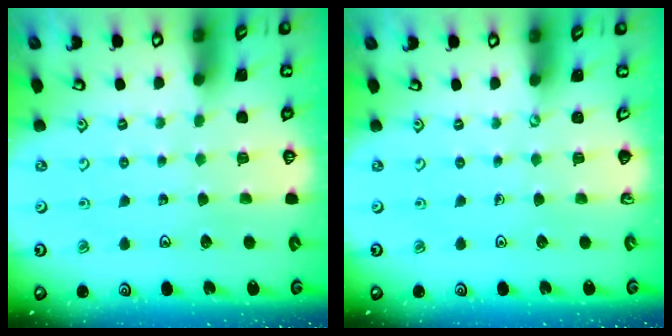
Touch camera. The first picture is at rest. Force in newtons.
{"total": 0.0}